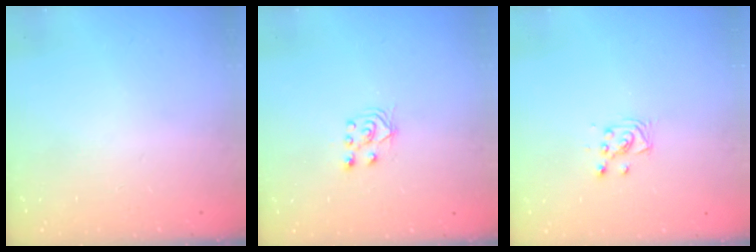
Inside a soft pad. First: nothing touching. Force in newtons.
{"total": 5.5, "press": 5.5, "slide": 0.4}
{"total": 4.3, "press": 4.2, "slide": 0.5}